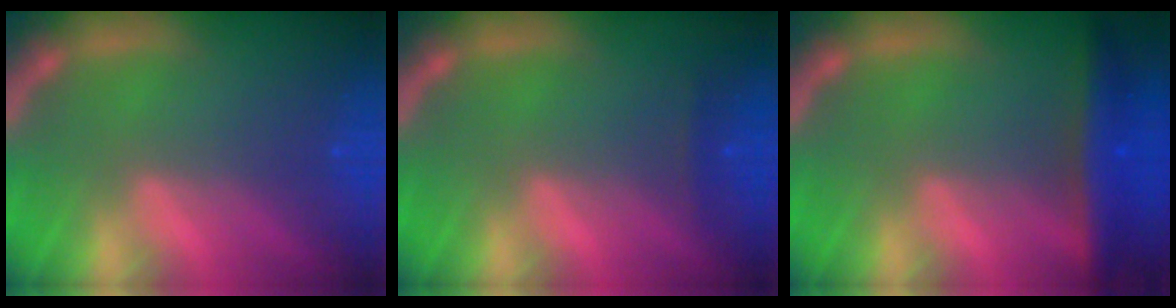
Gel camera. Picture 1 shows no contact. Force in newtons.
{"total": 0.9}
{"total": 5.0}